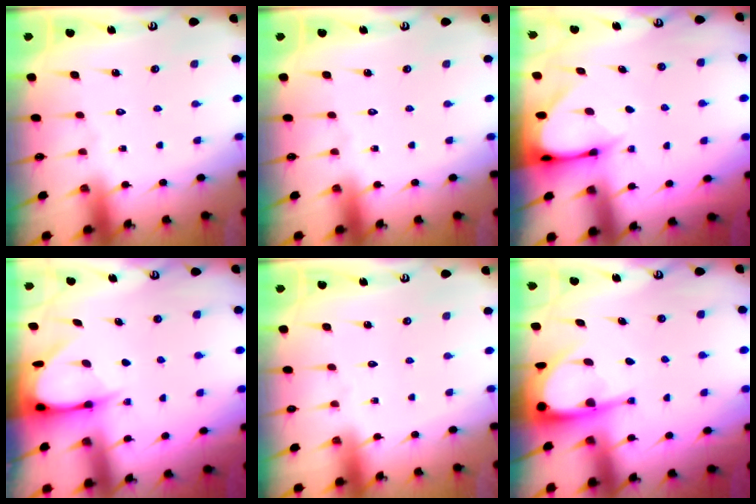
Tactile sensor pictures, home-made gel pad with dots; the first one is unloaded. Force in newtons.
{"total": 0.0}
{"total": 3.4, "press": 3.4, "slide": 0.3}
{"total": 4.9, "press": 4.9, "slide": 0.3}
{"total": 0.0}
{"total": 5.9, "press": 5.8, "slide": 0.8}